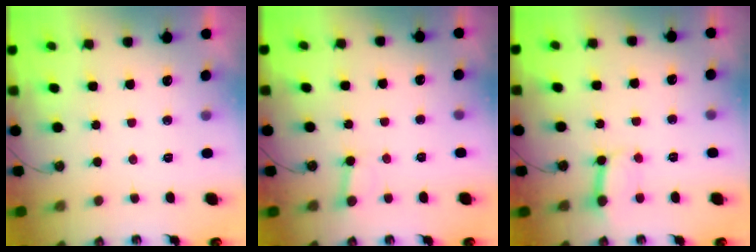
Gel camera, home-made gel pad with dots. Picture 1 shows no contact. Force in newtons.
{"total": 2.7, "press": 2.7, "slide": 0.3}
{"total": 6.9, "press": 6.8, "slide": 0.8}